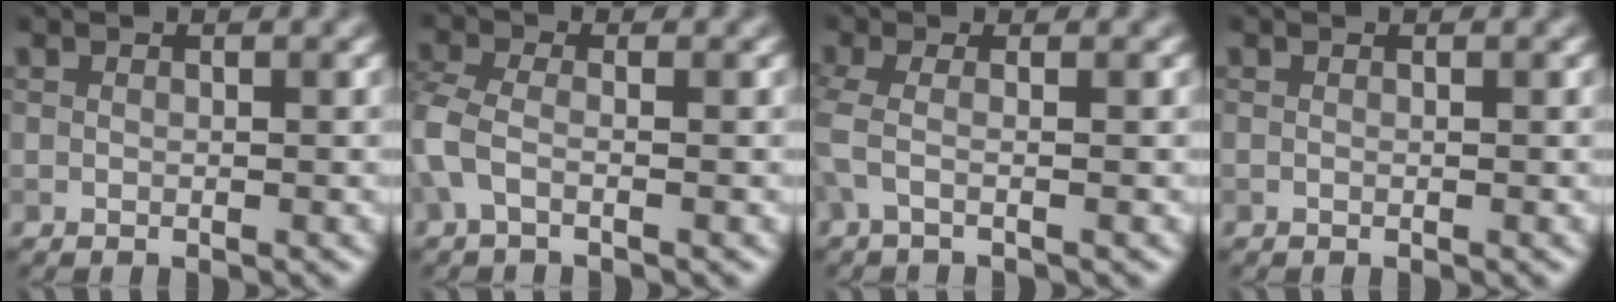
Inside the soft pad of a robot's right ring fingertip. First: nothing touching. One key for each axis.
{"total": 2.3, "fx": -0.8, "fy": 1.1, "fz": 2.0, "tx": -0.053, "ty": 0.000, "tz": -0.027}
{"total": 2.1, "fx": -0.3, "fy": 0.5, "fz": 2.0, "tx": -0.044, "ty": -0.006, "tz": -0.017}
{"total": 0.0}